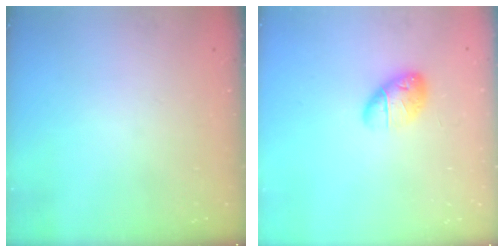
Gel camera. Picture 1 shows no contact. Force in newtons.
{"total": 10.2, "press": 9.8, "slide": 2.5}